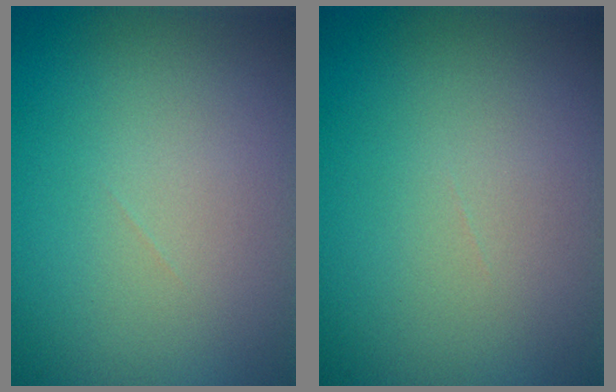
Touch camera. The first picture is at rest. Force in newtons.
{"total": 0.0}